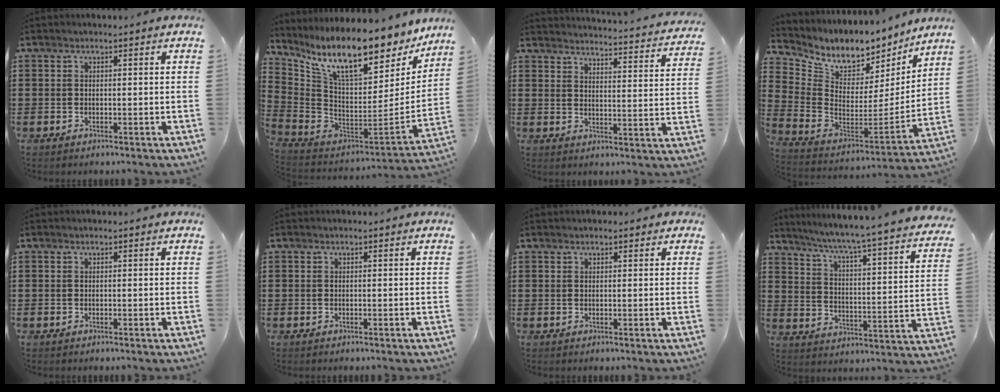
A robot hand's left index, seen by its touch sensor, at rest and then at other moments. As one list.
[{"total": 14.0, "force": [10.3, 3.1, 9.0], "torque": [-0.186, -0.079, 0.174]}, {"total": 3.3, "force": [3.2, -0.5, 0.3], "torque": [-0.016, -0.034, 0.049]}, {"total": 6.7, "force": [5.6, 3.2, 1.7], "torque": [-0.067, -0.051, 0.097]}, {"total": 0.0}, {"total": 0.0}, {"total": 0.7, "force": [0.5, 0.4, 0.3], "torque": [-0.006, 0.004, 0.010]}, {"total": 4.7, "force": [4.0, -1.0, 2.3], "torque": [-0.065, -0.048, 0.053]}]